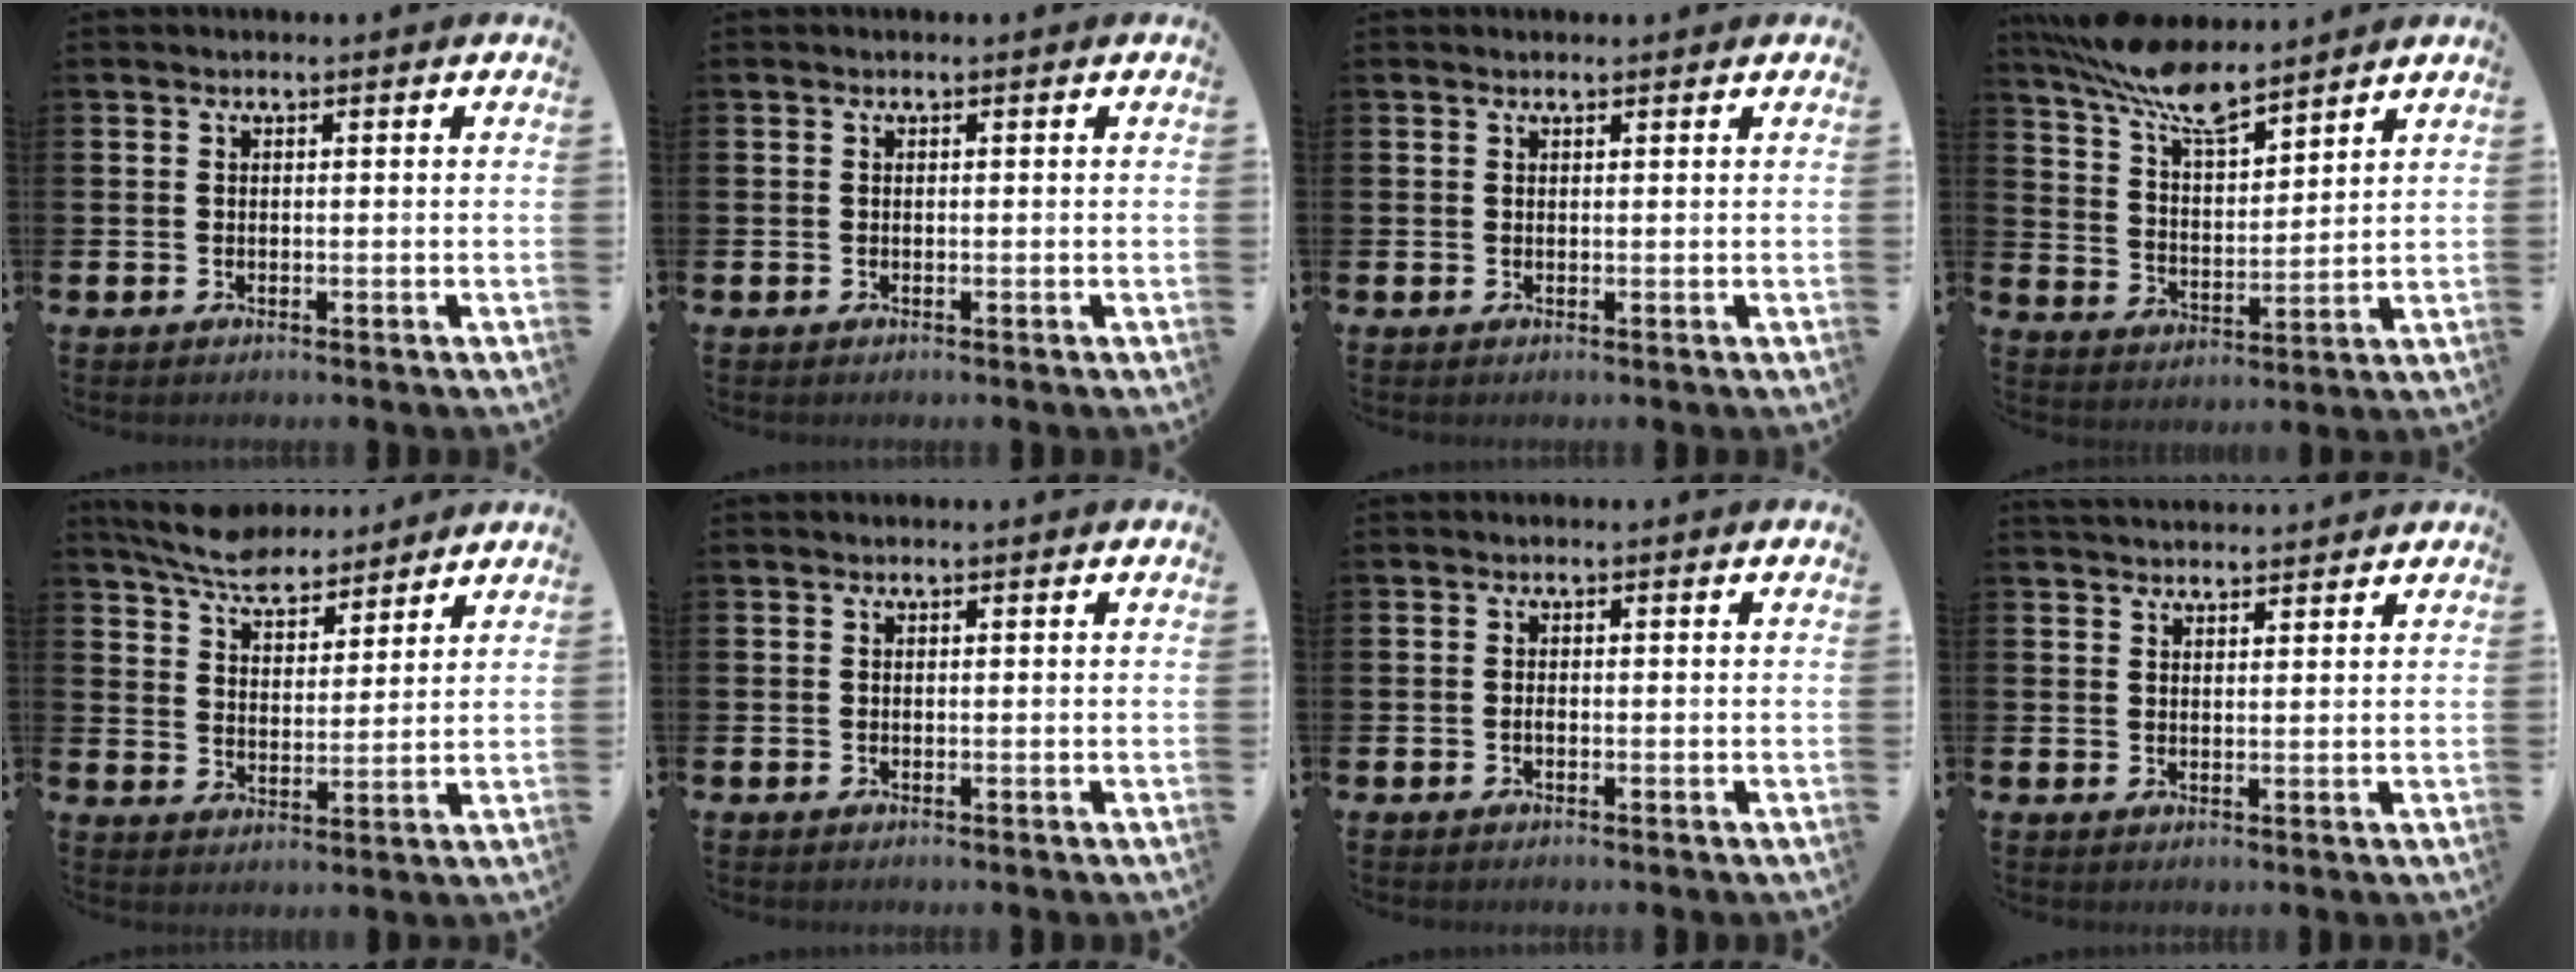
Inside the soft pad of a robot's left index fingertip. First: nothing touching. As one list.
[{"total": 0.0}, {"total": 0.7, "force": [0.7, 0.2, 0.1], "torque": [0.005, -0.001, 0.011]}, {"total": 9.2, "force": [8.0, 2.2, 3.9], "torque": [-0.101, -0.037, 0.146]}, {"total": 6.7, "force": [6.3, 1.7, 1.6], "torque": [-0.061, -0.028, 0.114]}, {"total": 0.0}, {"total": 0.5, "force": [-0.3, 0.2, 0.4], "torque": [-0.014, 0.000, -0.005]}, {"total": 2.7, "force": [2.7, 0.3, 0.1], "torque": [-0.008, -0.011, 0.050]}]